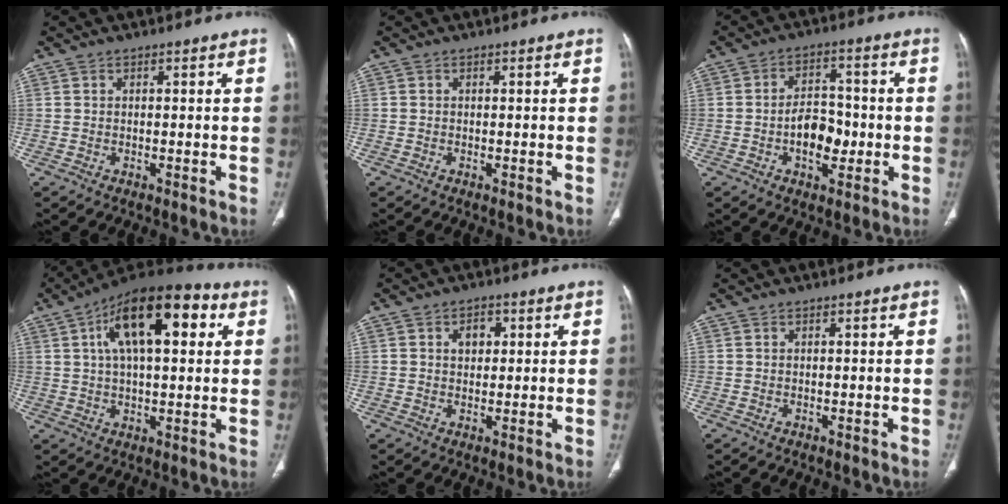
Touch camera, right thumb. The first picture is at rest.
{"total": 0.0}
{"total": 8.4, "force": [-1.7, 5.2, 6.3], "torque": [-0.076, 0.019, -0.029]}
{"total": 18.9, "force": [5.9, 8.4, 15.9], "torque": [-0.233, 0.017, 0.087]}
{"total": 3.6, "force": [1.0, 2.7, 2.2], "torque": [-0.019, 0.001, 0.015]}
{"total": 0.0}